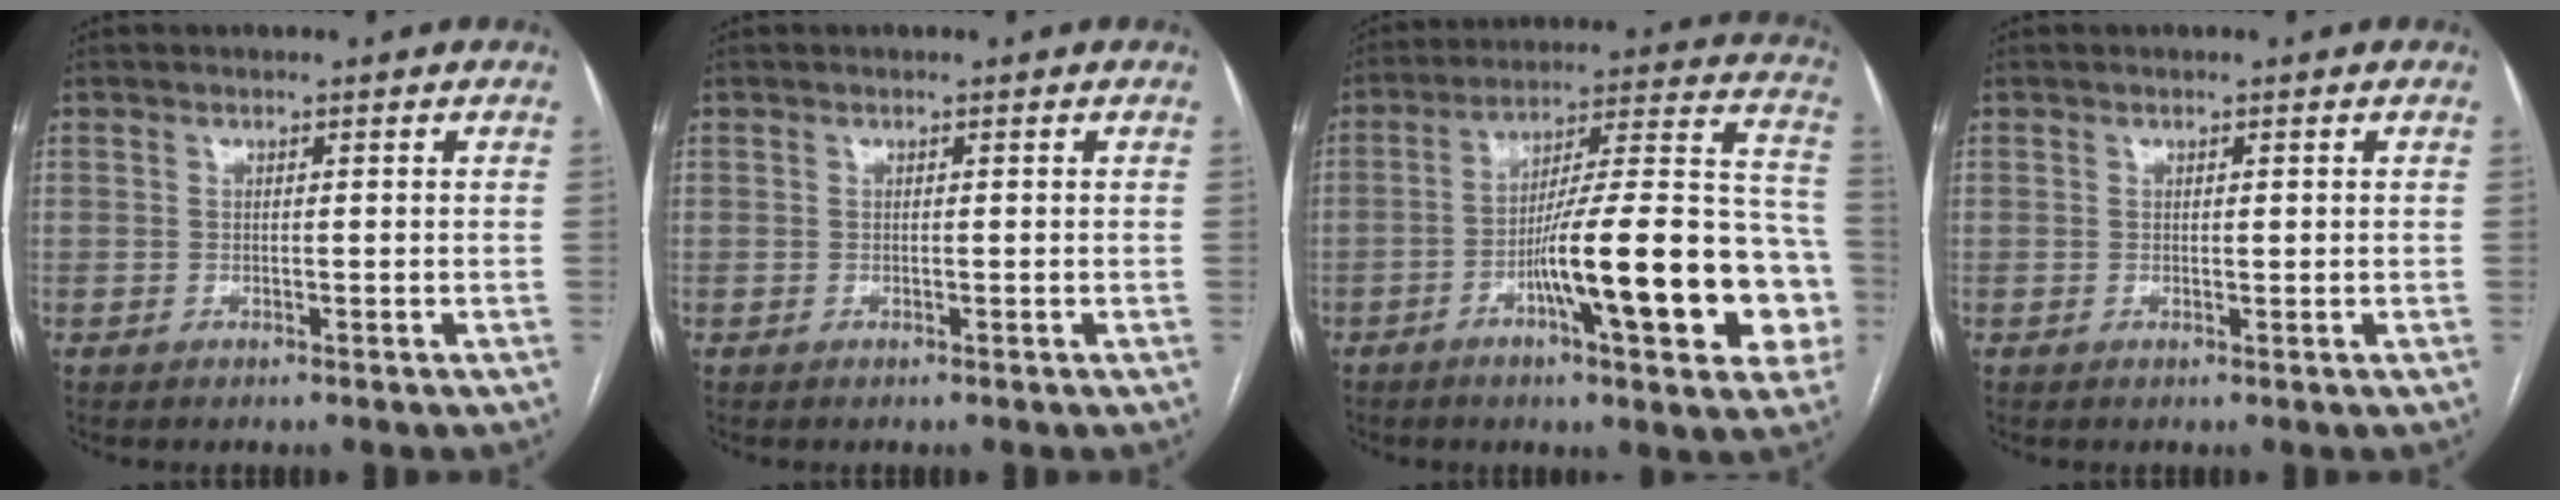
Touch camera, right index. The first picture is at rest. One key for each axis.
{"total": 0.0}
{"total": 22.2, "fx": -6.7, "fy": 3.2, "fz": 20.9, "tx": -0.246, "ty": 0.026, "tz": -0.093}
{"total": 0.5, "fx": 0.1, "fy": 0.2, "fz": 0.5, "tx": -0.006, "ty": 0.000, "tz": 0.002}